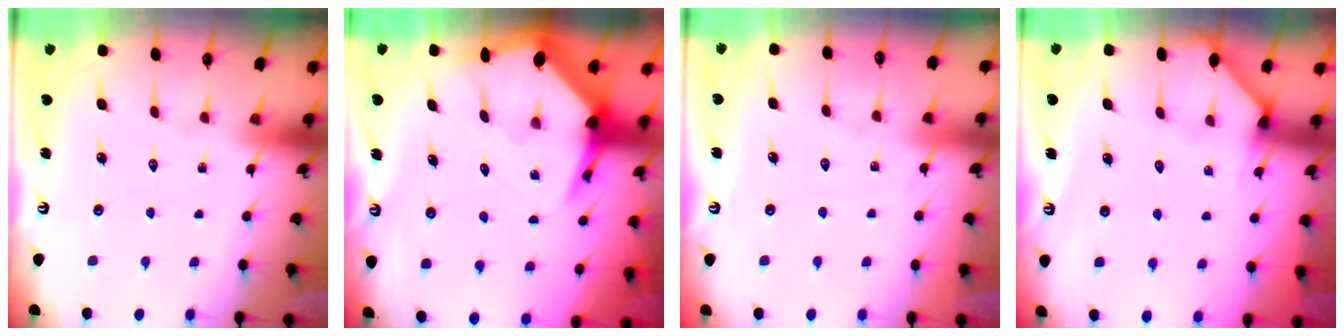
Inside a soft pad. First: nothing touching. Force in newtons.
{"total": 7.1, "press": 7.1, "slide": 0.9}
{"total": 3.8, "press": 3.8, "slide": 0.6}
{"total": 3.0, "press": 3.0, "slide": 0.2}